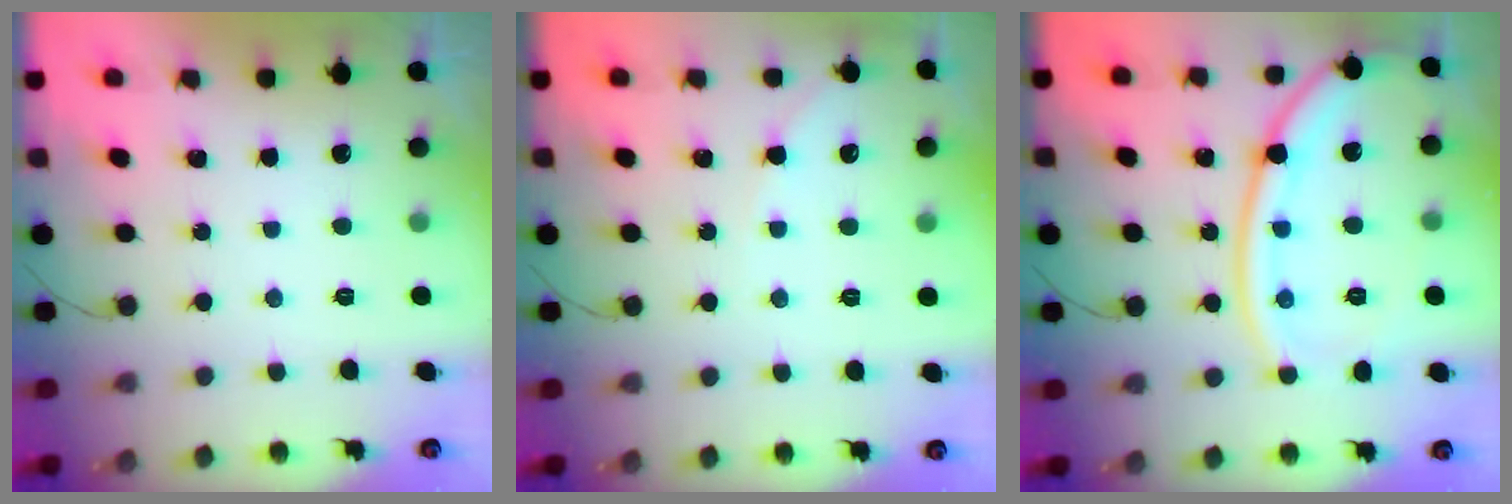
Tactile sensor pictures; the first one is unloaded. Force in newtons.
{"total": 4.0, "press": 4.0, "slide": 0.6}
{"total": 17.1, "press": 17.0, "slide": 2.0}